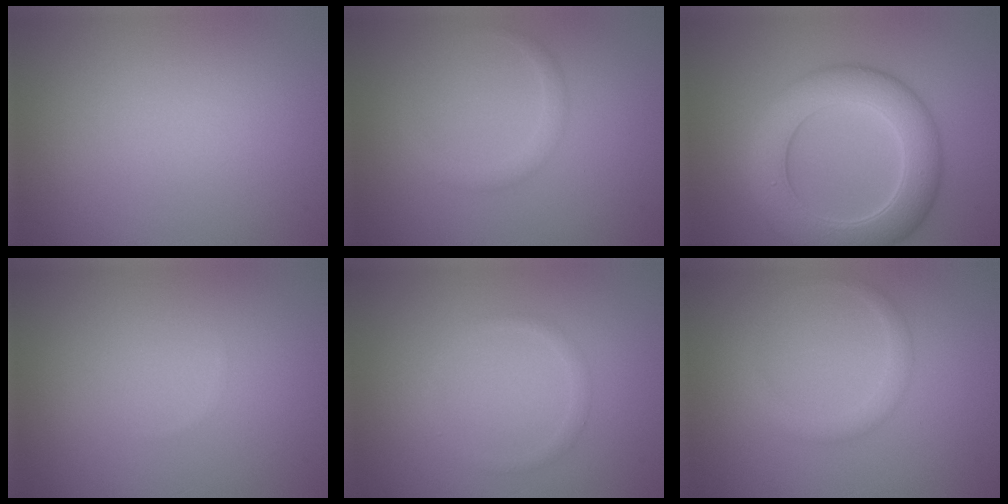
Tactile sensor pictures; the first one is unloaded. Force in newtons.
{"total": 1.4, "press": 1.4, "slide": 0.0}
{"total": 7.6, "press": 7.6, "slide": 0.2}
{"total": 0.0}
{"total": 1.0, "press": 1.0, "slide": 0.0}
{"total": 1.6, "press": 1.6, "slide": 0.0}